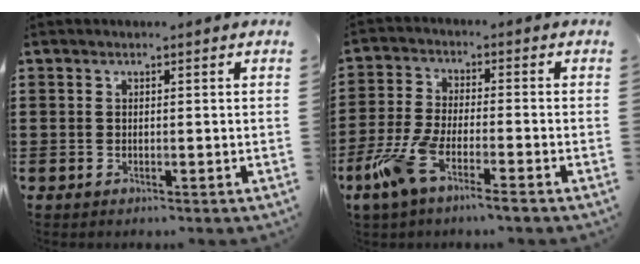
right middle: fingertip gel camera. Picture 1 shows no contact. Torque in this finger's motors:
{"motor_torque": [1.65, -0.48, 0.38, 0.21]}